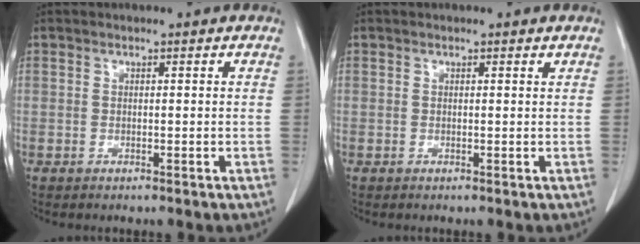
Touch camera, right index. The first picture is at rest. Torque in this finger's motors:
{"motor_torque": [0.10, -0.05, 0.05, -0.01]}